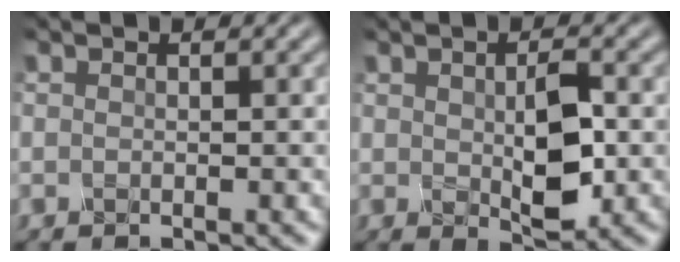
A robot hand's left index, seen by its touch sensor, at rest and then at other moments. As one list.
[{"total": 3.5, "force": [-0.1, 1.5, 3.2], "torque": [-0.065, -0.004, 0.009]}]